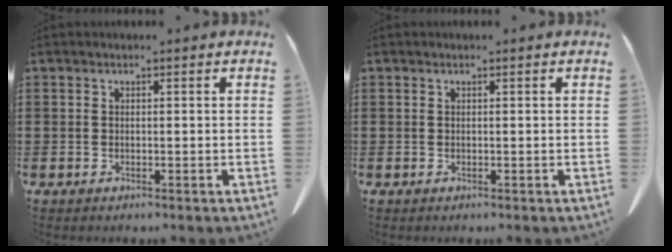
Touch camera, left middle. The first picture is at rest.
{"total": 0.0}